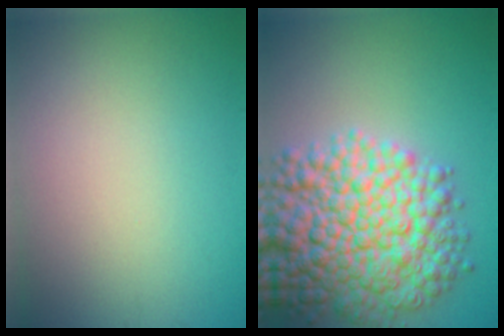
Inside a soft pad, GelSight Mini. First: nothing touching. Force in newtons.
{"total": 11.6, "press": 11.6, "slide": 0.3}